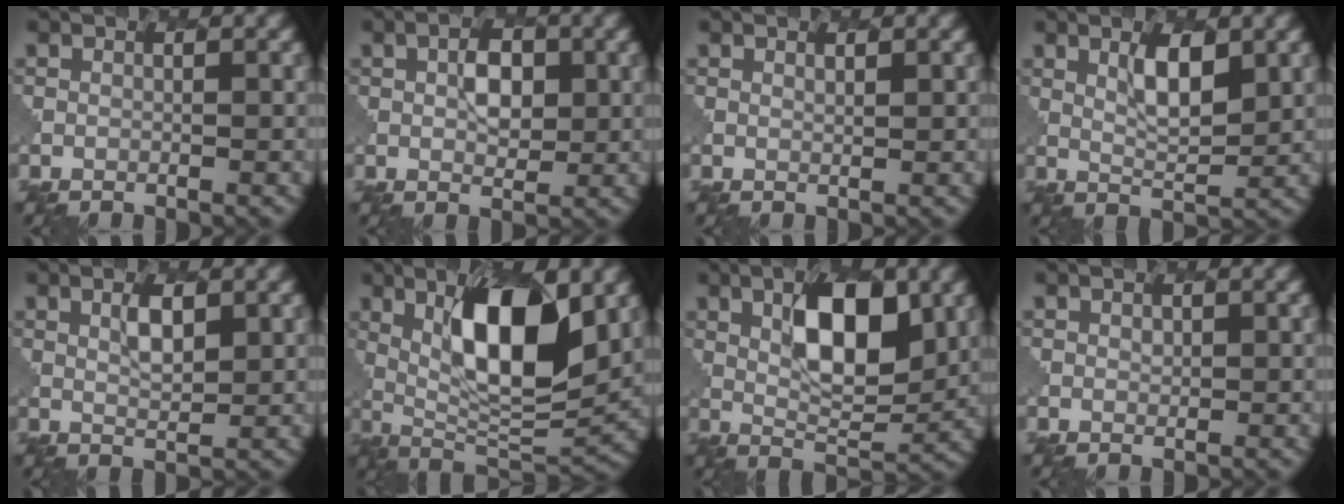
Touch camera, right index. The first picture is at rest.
{"total": 2.9, "force": [0.8, 1.7, 2.2], "torque": [-0.033, 0.002, 0.012]}
{"total": 0.8, "force": [0.7, 0.1, 0.3], "torque": [-0.003, -0.004, 0.013]}
{"total": 3.5, "force": [1.7, 1.0, 2.8], "torque": [-0.051, -0.004, 0.032]}
{"total": 2.1, "force": [1.2, 0.6, 1.7], "torque": [-0.033, -0.002, 0.023]}
{"total": 10.5, "force": [2.9, 3.4, 9.5], "torque": [-0.148, -0.007, 0.054]}
{"total": 7.4, "force": [2.4, 3.0, 6.3], "torque": [-0.095, 0.001, 0.043]}
{"total": 0.7, "force": [0.3, 0.6, 0.3], "torque": [-0.003, -0.003, 0.007]}